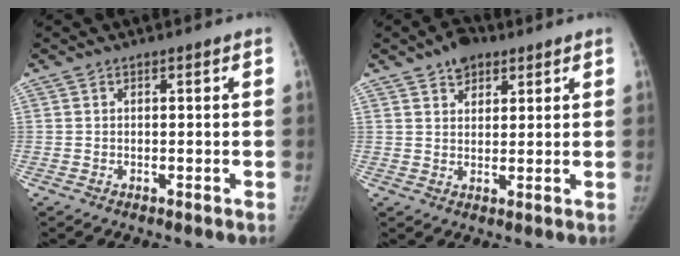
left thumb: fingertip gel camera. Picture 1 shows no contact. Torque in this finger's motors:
{"motor_torque": [-0.08, -0.01, 0.06, -0.04, 0.01]}